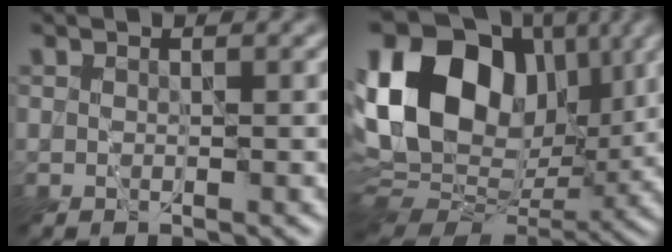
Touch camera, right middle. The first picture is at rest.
{"total": 18.9, "force": [4.9, 13.0, 12.8], "torque": [-0.241, 0.041, 0.074]}